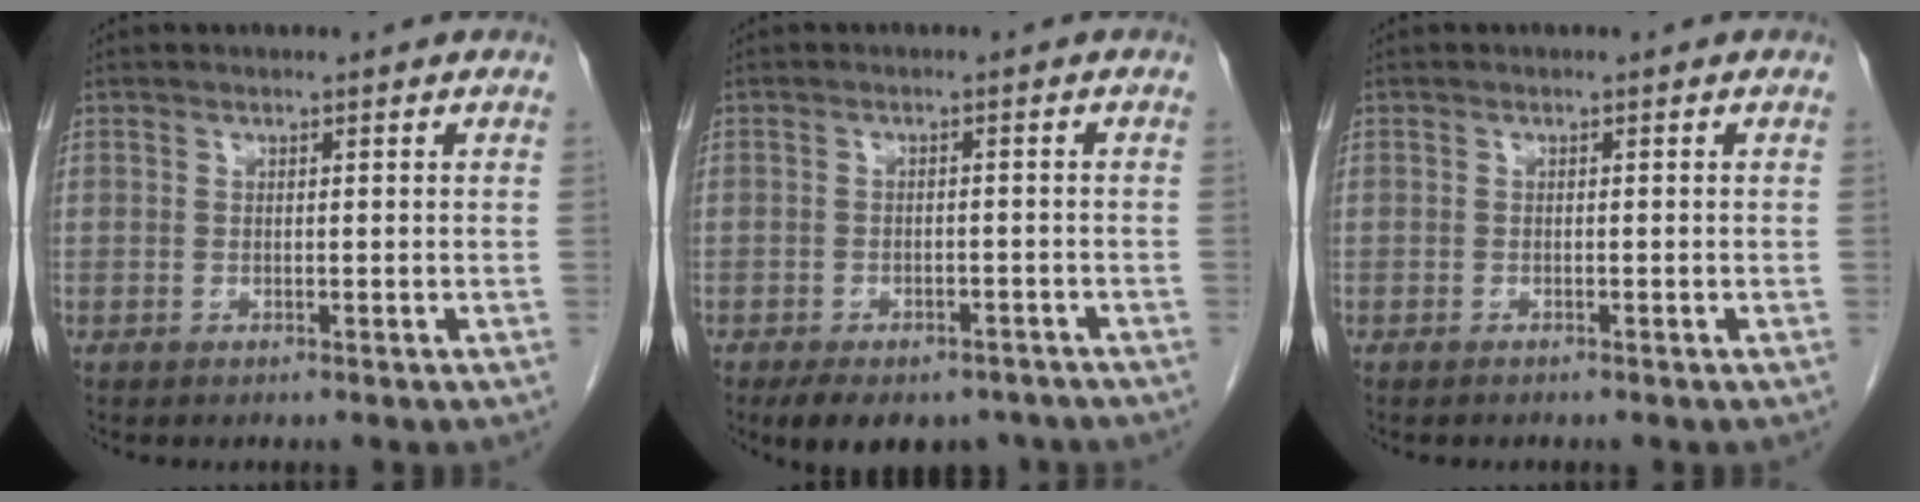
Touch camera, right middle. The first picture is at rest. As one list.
[{"total": 10.9, "force": [-8.2, 5.5, 4.6], "torque": [-0.072, 0.003, -0.107]}, {"total": 0.5, "force": [-0.5, 0.1, 0.2], "torque": [-0.009, -0.001, -0.008]}]